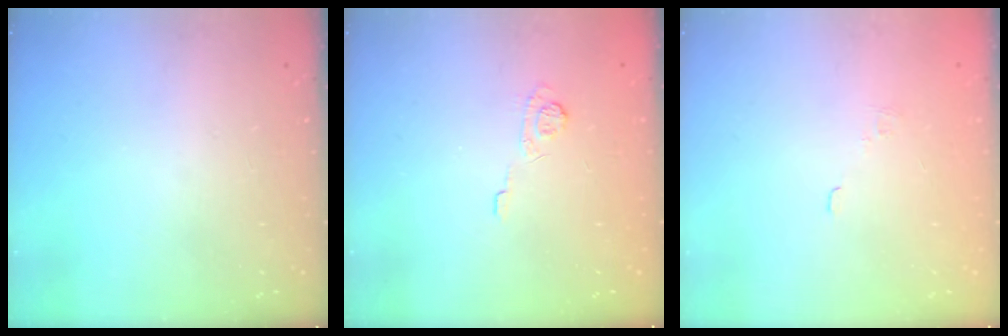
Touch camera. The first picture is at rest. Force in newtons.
{"total": 6.0, "press": 5.7, "slide": 1.6}
{"total": 1.8, "press": 1.3, "slide": 1.2}